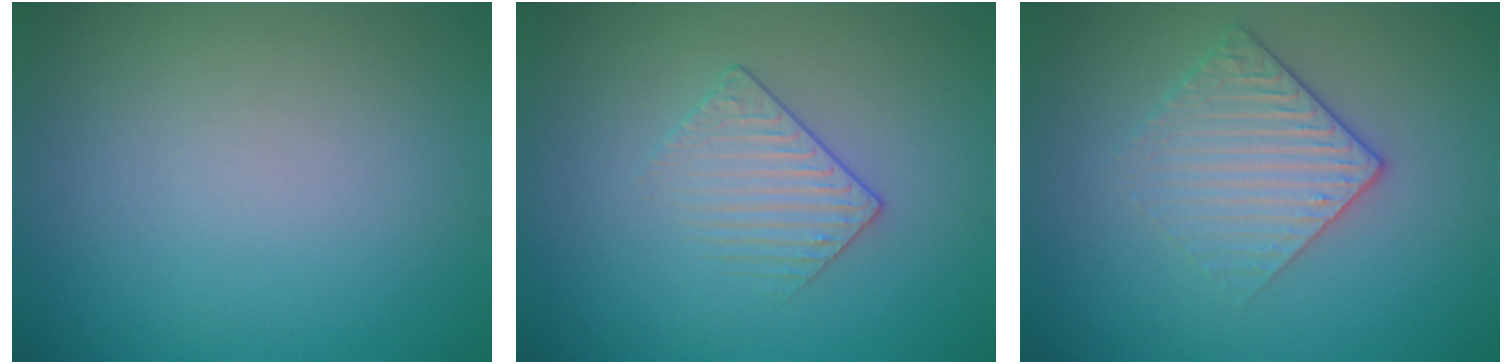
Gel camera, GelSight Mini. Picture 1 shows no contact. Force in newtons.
{"total": 1.5, "press": 1.0, "slide": 1.1}
{"total": 3.1, "press": 2.7, "slide": 1.4}